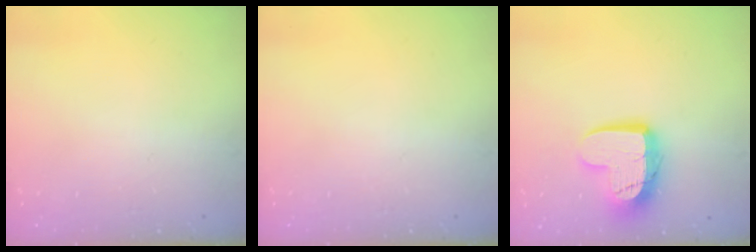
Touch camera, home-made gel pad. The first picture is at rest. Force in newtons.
{"total": 0.0}
{"total": 12.7, "press": 12.7, "slide": 1.0}